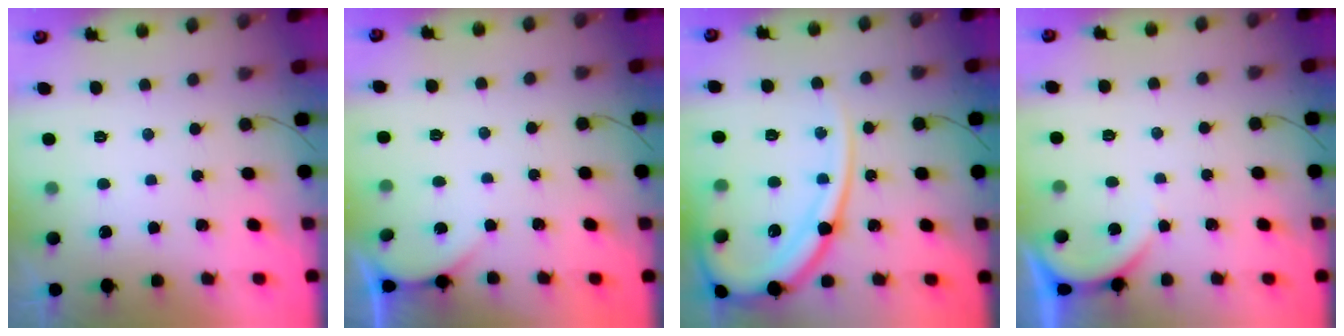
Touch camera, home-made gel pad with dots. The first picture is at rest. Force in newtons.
{"total": 2.4, "press": 2.4, "slide": 0.3}
{"total": 17.3, "press": 17.2, "slide": 1.9}
{"total": 2.8, "press": 2.8, "slide": 0.5}